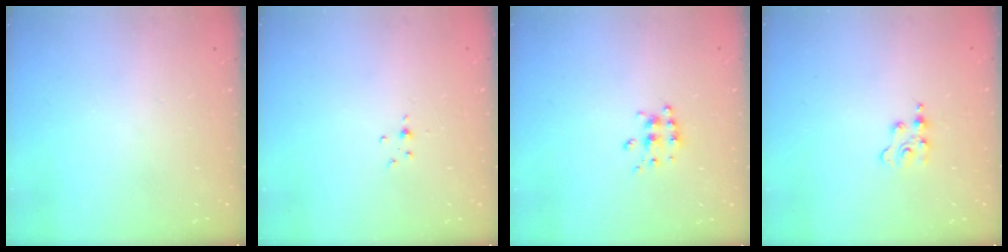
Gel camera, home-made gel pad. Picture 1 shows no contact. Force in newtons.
{"total": 3.2, "press": 3.0, "slide": 1.1}
{"total": 6.2, "press": 6.2, "slide": 0.7}
{"total": 2.5, "press": 2.5, "slide": 0.4}